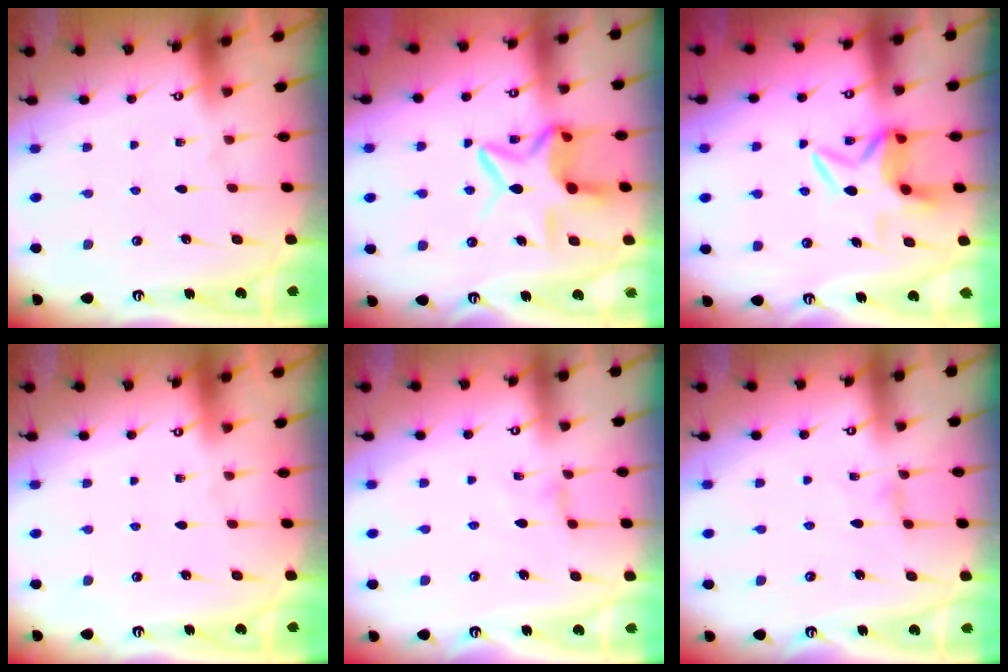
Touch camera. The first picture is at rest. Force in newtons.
{"total": 11.0, "press": 11.0, "slide": 1.0}
{"total": 9.6, "press": 9.6, "slide": 1.2}
{"total": 0.0}
{"total": 0.0}
{"total": 0.9, "press": 0.8, "slide": 0.3}